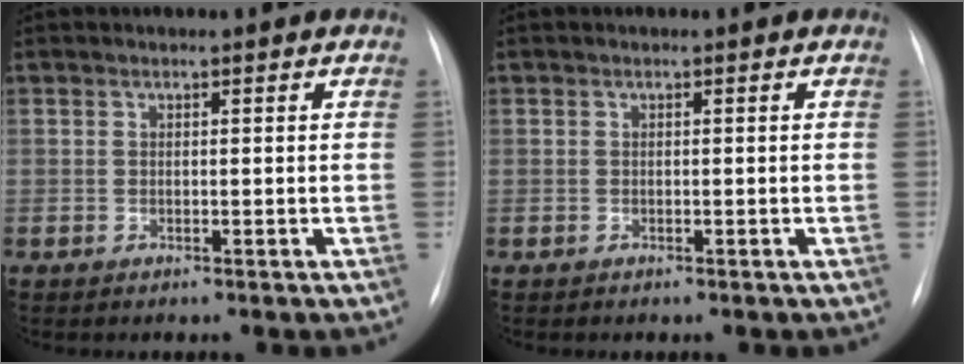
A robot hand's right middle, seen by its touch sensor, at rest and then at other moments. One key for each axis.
{"total": 0.0}